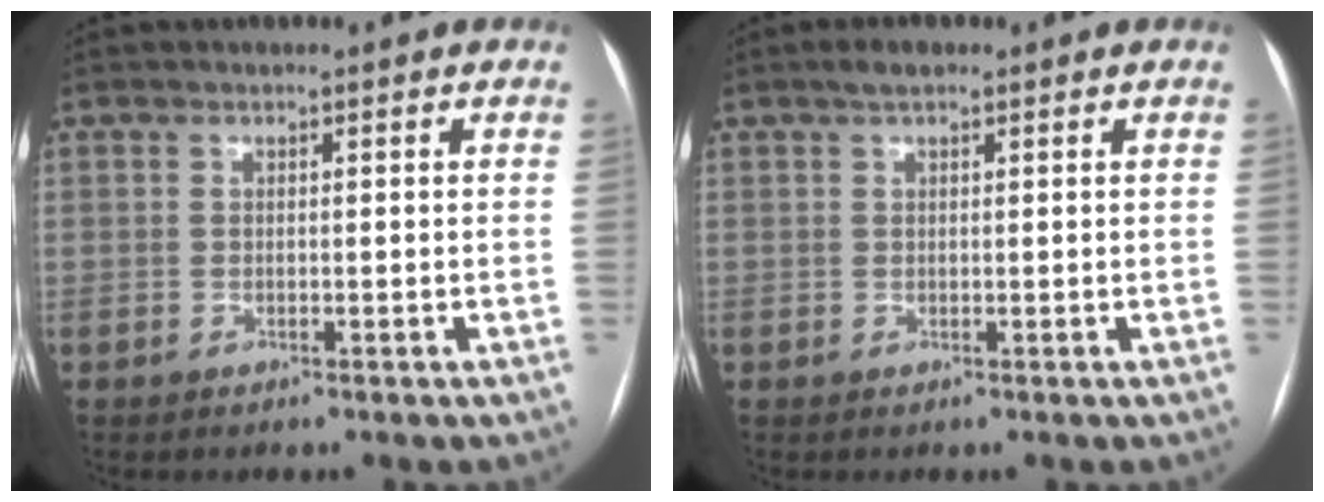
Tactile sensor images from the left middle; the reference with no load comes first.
{"total": 1.8, "force": [1.2, 0.6, 1.2], "torque": [-0.023, 0.013, 0.019]}